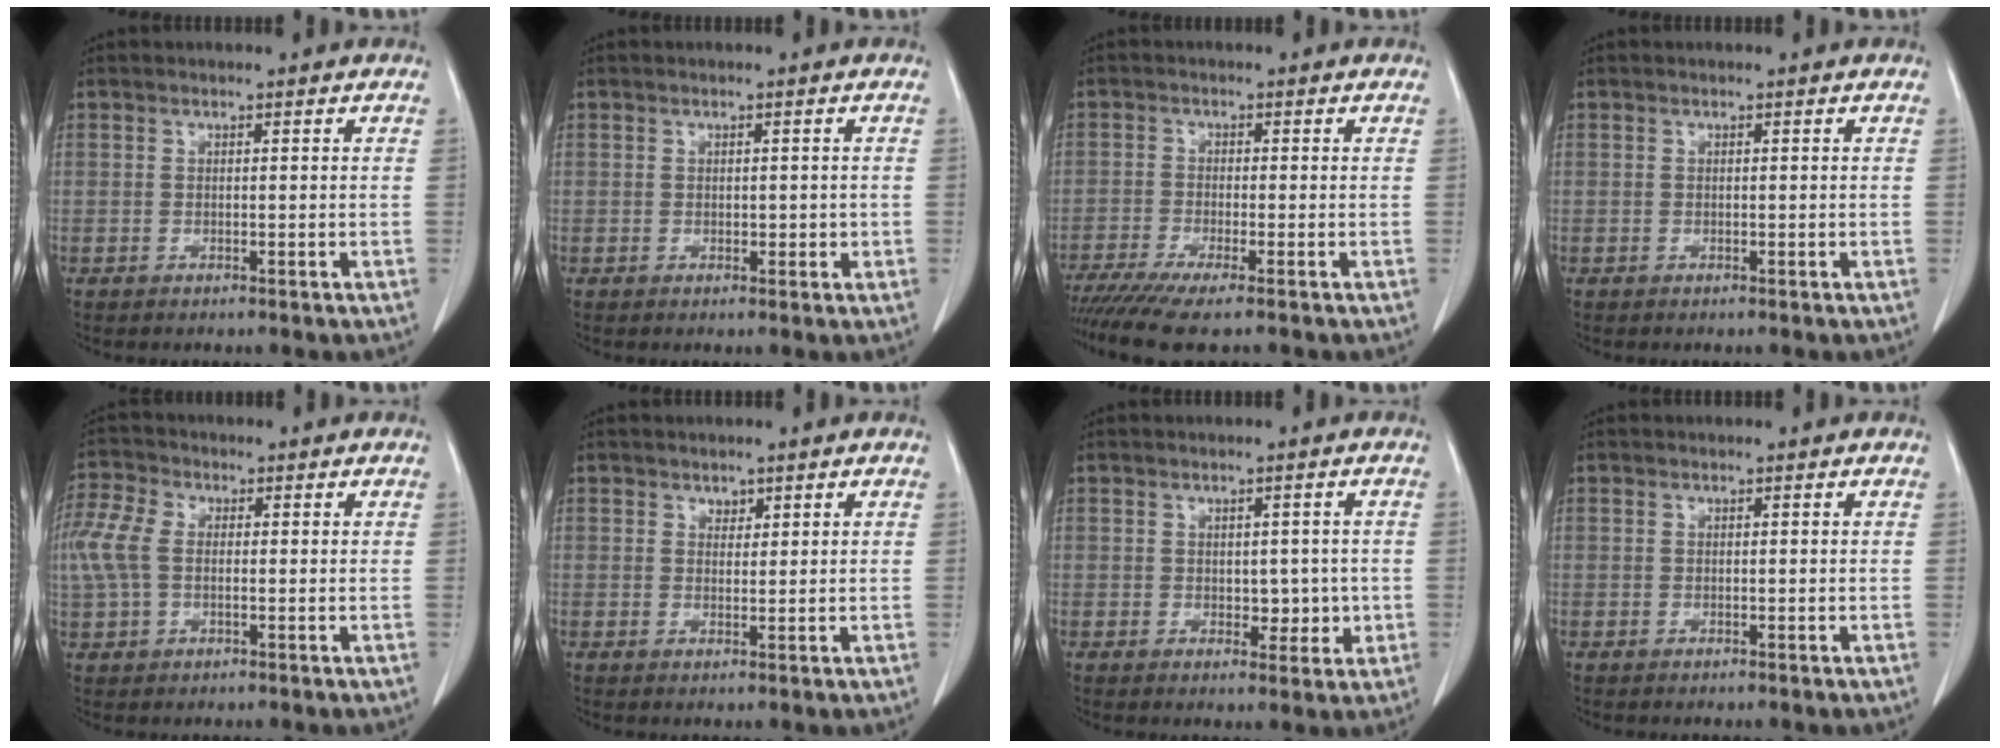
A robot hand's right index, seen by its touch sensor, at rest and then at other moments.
{"total": 1.6, "force": [-0.1, 1.1, 1.1], "torque": [-0.011, 0.004, 0.002]}
{"total": 8.6, "force": [-6.8, -0.2, 5.2], "torque": [-0.079, -0.021, -0.114]}
{"total": 0.0}
{"total": 8.7, "force": [0.5, 5.6, 6.6], "torque": [-0.187, 0.029, 0.012]}
{"total": 1.2, "force": [0.9, 0.8, 0.4], "torque": [-0.001, -0.005, 0.013]}
{"total": 3.8, "force": [-0.3, 2.5, 2.8], "torque": [-0.024, 0.005, 0.004]}
{"total": 0.0}